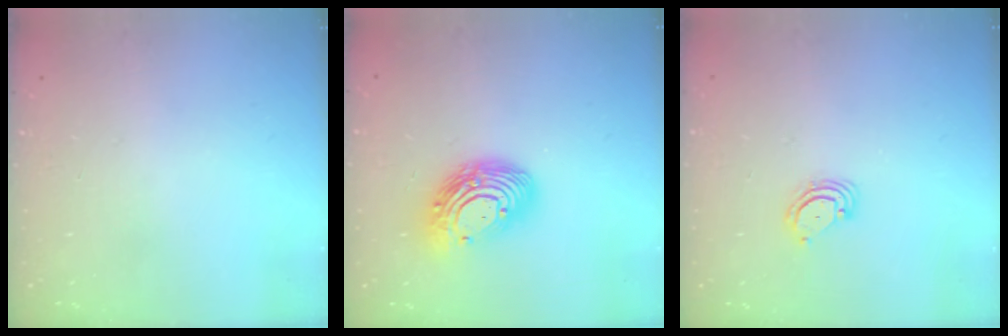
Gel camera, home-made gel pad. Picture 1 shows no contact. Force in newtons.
{"total": 14.0, "press": 14.0, "slide": 1.1}
{"total": 3.8, "press": 3.8, "slide": 0.3}